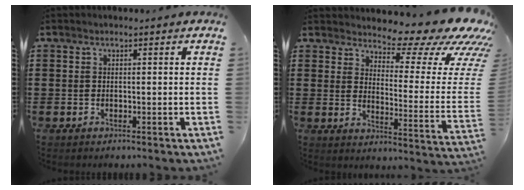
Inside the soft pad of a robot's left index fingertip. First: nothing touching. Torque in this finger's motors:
{"motor_torque": [1.15, -0.99, 0.74, 0.07]}